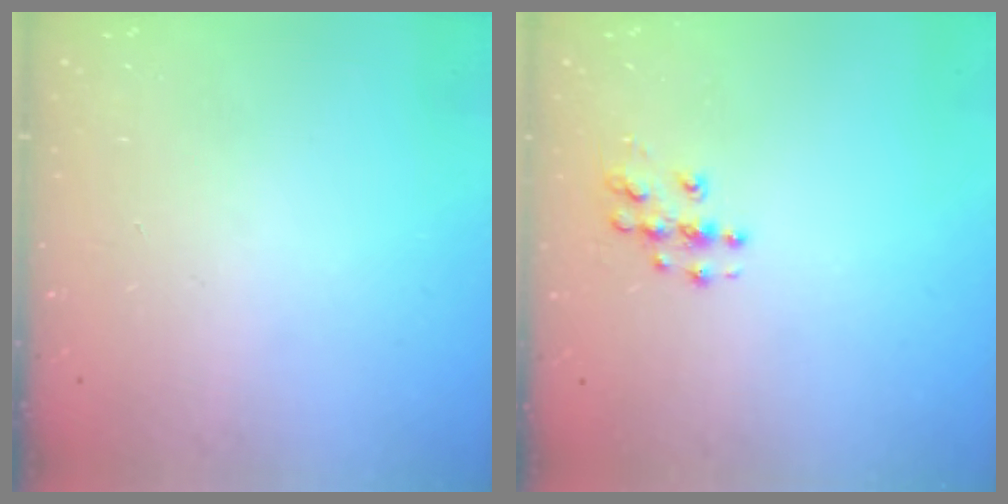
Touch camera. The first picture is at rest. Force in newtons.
{"total": 6.1, "press": 6.1, "slide": 0.3}